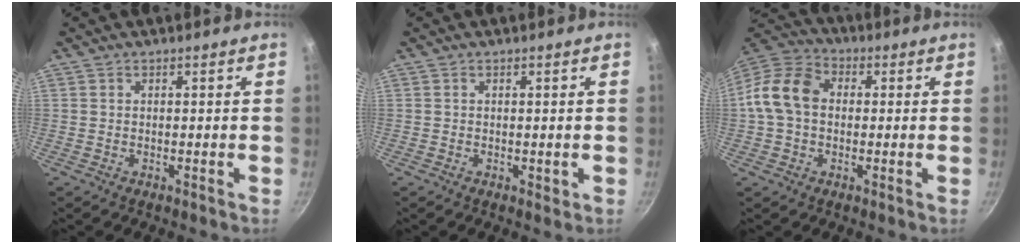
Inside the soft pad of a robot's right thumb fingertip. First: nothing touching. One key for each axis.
{"total": 0.6, "fx": 0.1, "fy": 0.5, "fz": 0.3, "tx": -0.001, "ty": -0.001, "tz": 0.001}
{"total": 11.5, "fx": 0.4, "fy": 8.7, "fz": 7.5, "tx": -0.119, "ty": 0.029, "tz": -0.013}